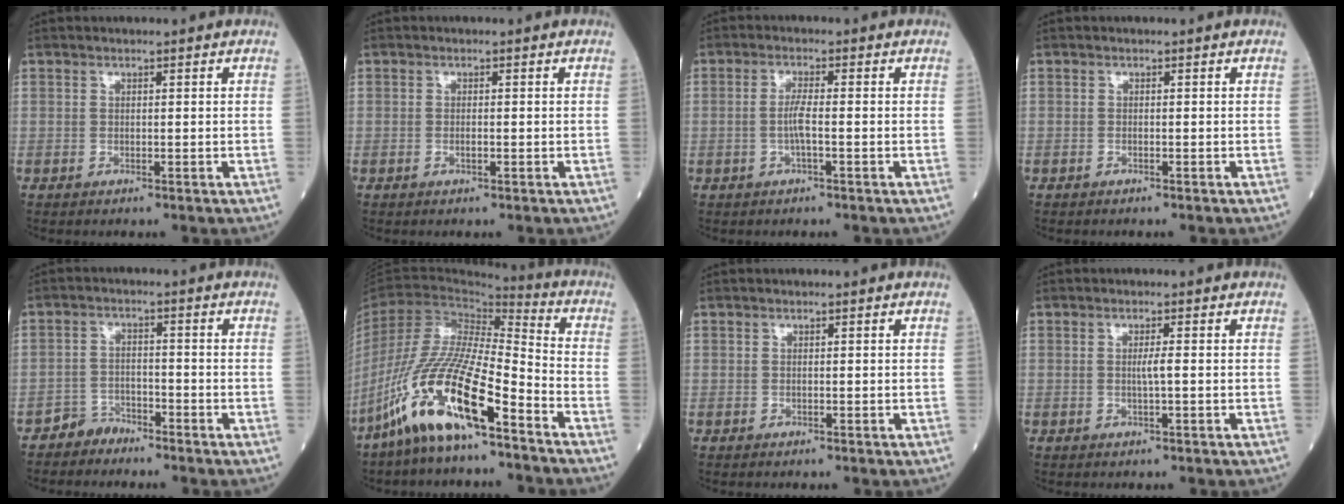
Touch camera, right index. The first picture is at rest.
{"total": 0.8, "force": [-0.3, 0.1, 0.7], "torque": [-0.015, 0.000, -0.005]}
{"total": 2.9, "force": [-0.6, 0.1, 2.8], "torque": [-0.057, 0.000, -0.014]}
{"total": 0.0}
{"total": 2.8, "force": [-2.5, 1.1, -0.5], "torque": [0.014, 0.002, -0.045]}
{"total": 16.7, "force": [-10.3, 2.5, 12.9], "torque": [-0.270, -0.019, -0.197]}
{"total": 0.0}
{"total": 1.4, "force": [0.0, -0.2, 1.4], "torque": [-0.027, -0.001, -0.001]}